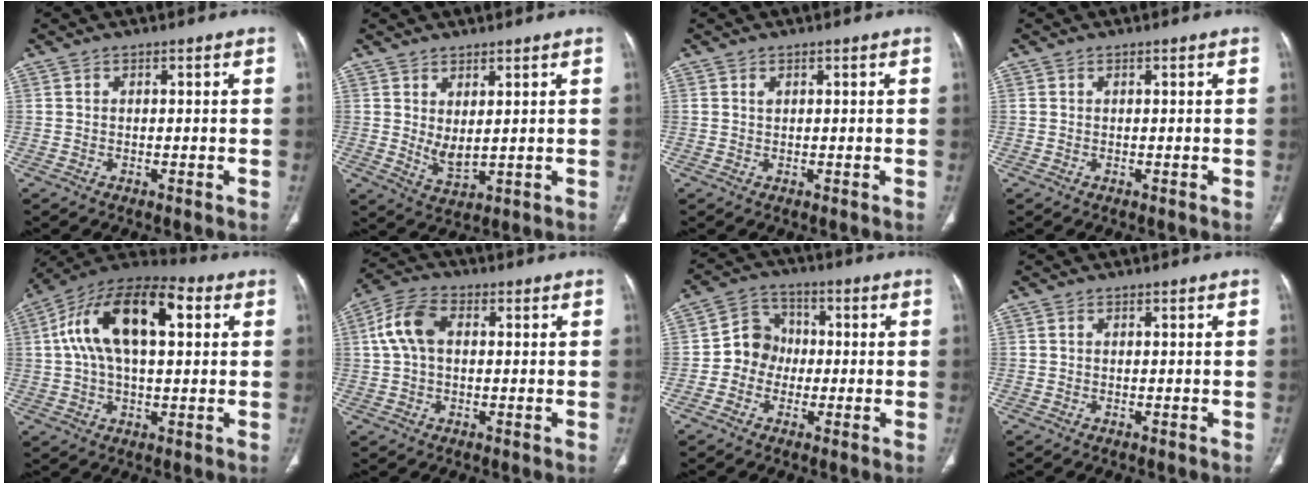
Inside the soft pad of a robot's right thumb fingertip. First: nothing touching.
{"total": 4.3, "force": [1.4, 1.8, 3.7], "torque": [-0.065, -0.024, 0.036]}
{"total": 0.7, "force": [0.4, 0.4, 0.4], "torque": [-0.007, 0.001, 0.009]}
{"total": 0.0}
{"total": 19.3, "force": [4.6, 9.6, 16.1], "torque": [-0.276, 0.032, 0.068]}
{"total": 8.2, "force": [1.3, 5.2, 6.3], "torque": [-0.132, 0.024, 0.022]}
{"total": 7.2, "force": [-1.1, 6.5, 2.8], "torque": [-0.016, 0.023, -0.035]}
{"total": 0.0}